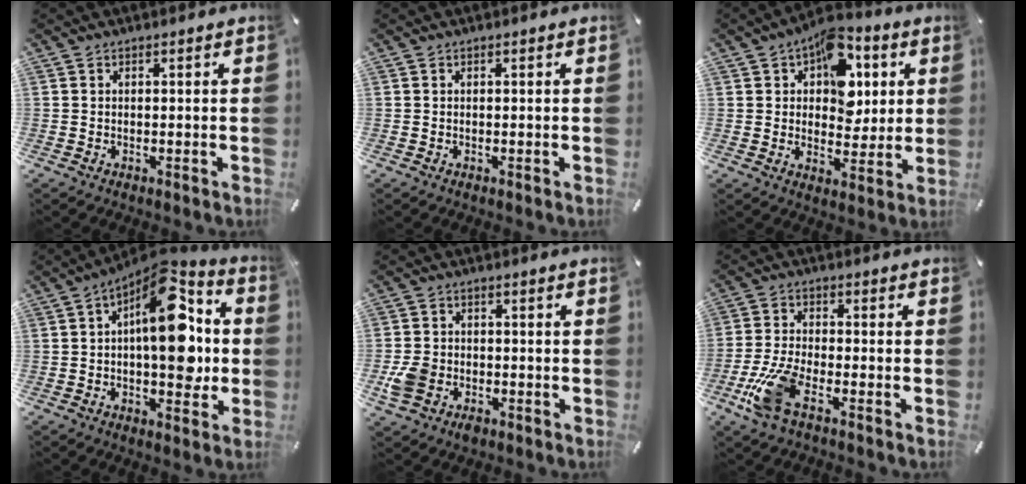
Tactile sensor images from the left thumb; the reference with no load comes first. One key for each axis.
{"total": 0.0}
{"total": 13.3, "fx": 5.8, "fy": 9.1, "fz": 7.9, "tx": -0.101, "ty": -0.029, "tz": 0.102}
{"total": 17.8, "fx": 2.7, "fy": 9.1, "fz": 15.1, "tx": -0.206, "ty": -0.024, "tz": 0.045}
{"total": 6.1, "fx": -2.5, "fy": 4.8, "fz": 2.8, "tx": -0.063, "ty": 0.014, "tz": -0.043}
{"total": 10.8, "fx": -5.2, "fy": 4.6, "fz": 8.3, "tx": -0.182, "ty": 0.004, "tz": -0.094}